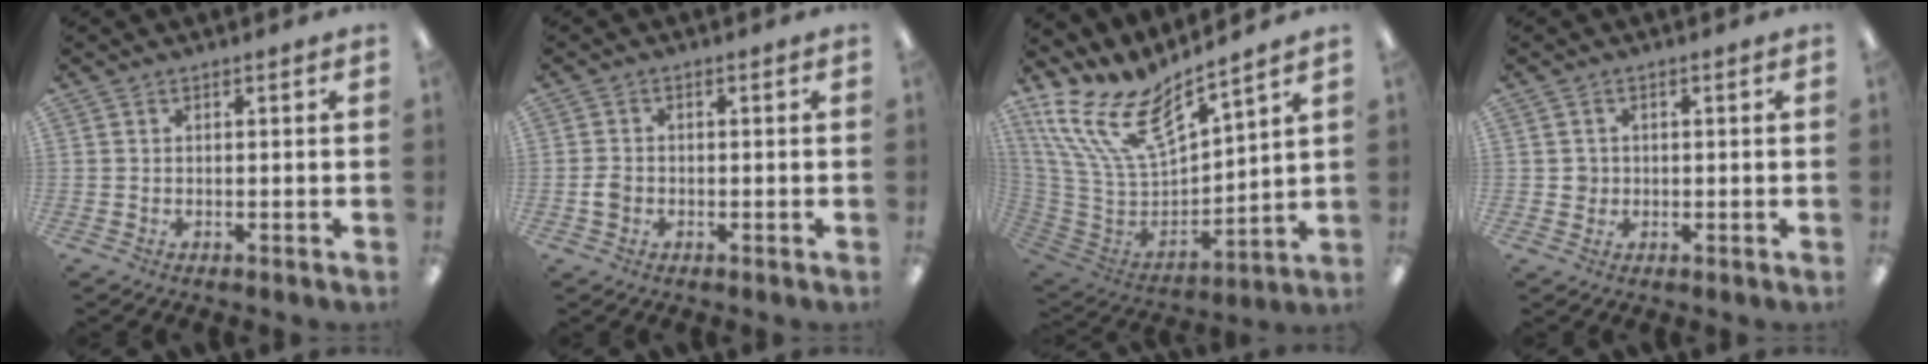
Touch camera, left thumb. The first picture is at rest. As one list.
[{"total": 2.4, "force": [-0.8, 1.9, 1.2], "torque": [-0.021, 0.004, -0.015]}, {"total": 19.1, "force": [12.2, 9.0, 11.6], "torque": [-0.234, -0.079, 0.220]}, {"total": 2.0, "force": [0.0, 2.0, 0.4], "torque": [-0.001, 0.002, -0.005]}]